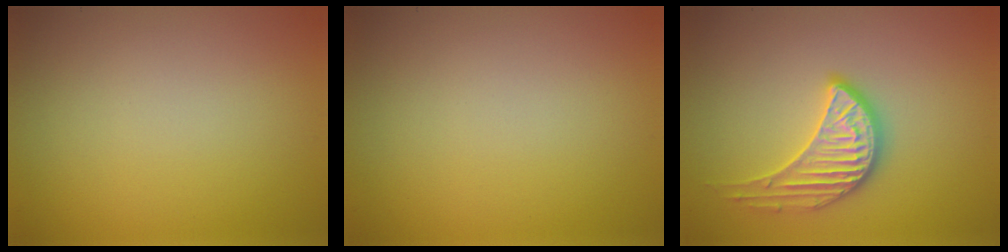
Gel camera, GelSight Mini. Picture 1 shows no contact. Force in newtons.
{"total": 0.0}
{"total": 3.3, "press": 3.1, "slide": 1.2}